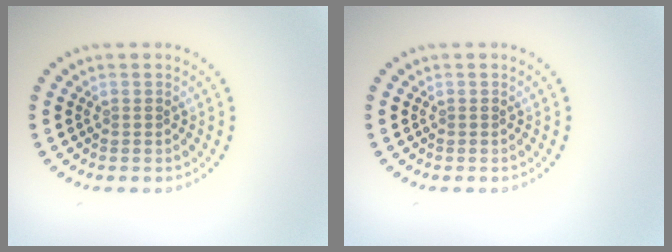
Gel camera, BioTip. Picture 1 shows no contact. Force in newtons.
{"total": 0.0}